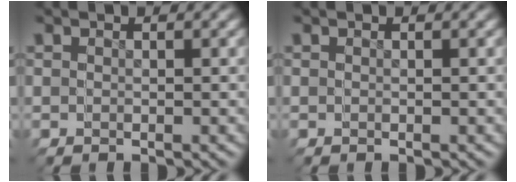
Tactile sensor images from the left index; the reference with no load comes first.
{"total": 0.0}